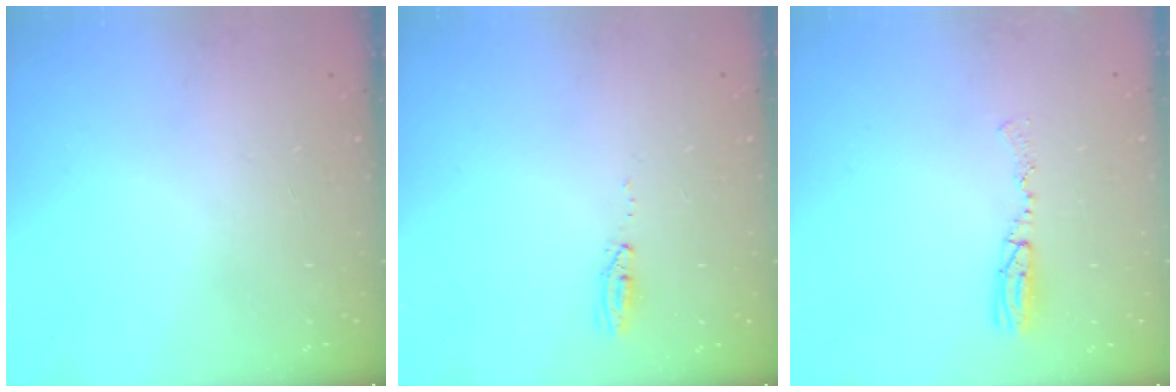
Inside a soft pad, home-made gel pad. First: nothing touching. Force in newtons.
{"total": 3.8, "press": 3.7, "slide": 1.1}
{"total": 5.6, "press": 5.3, "slide": 1.9}